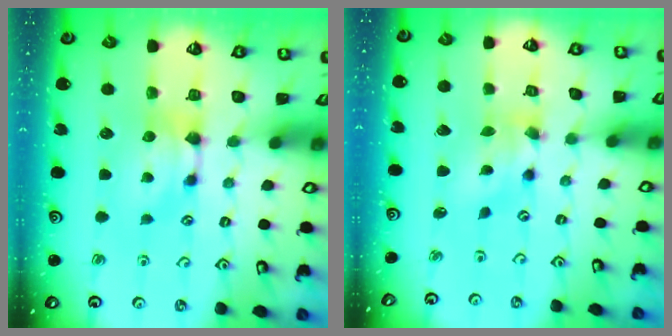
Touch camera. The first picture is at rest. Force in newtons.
{"total": 2.6, "press": 2.1, "slide": 1.6}